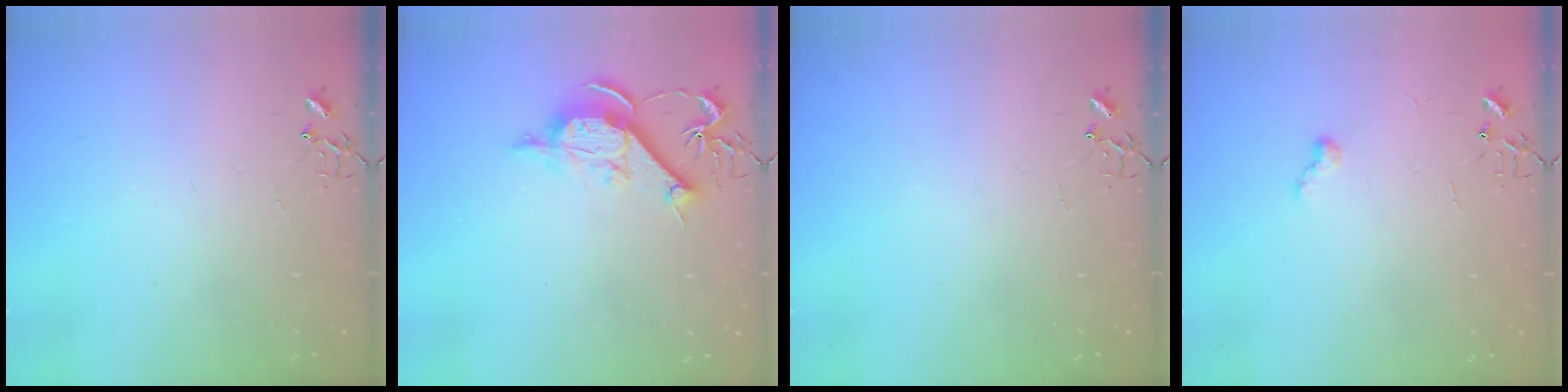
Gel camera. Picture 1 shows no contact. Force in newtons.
{"total": 10.2, "press": 10.2, "slide": 0.5}
{"total": 0.0}
{"total": 5.3, "press": 5.2, "slide": 0.6}